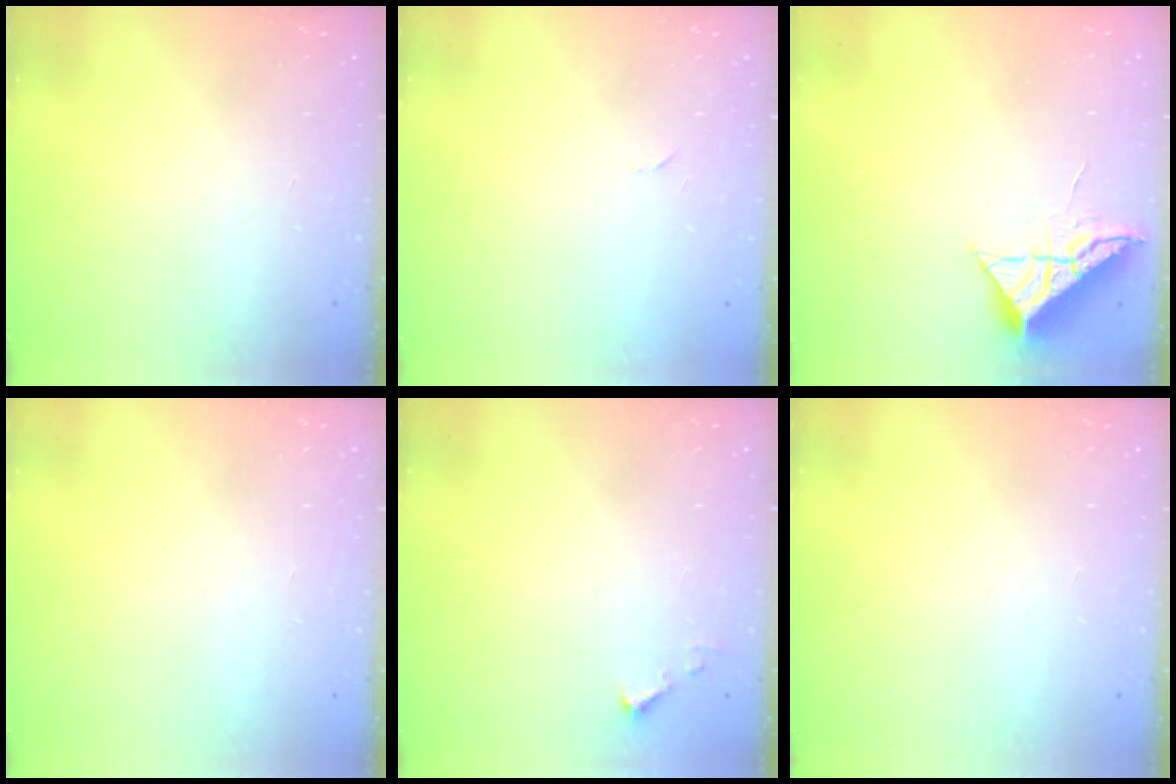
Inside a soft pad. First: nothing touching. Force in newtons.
{"total": 2.4, "press": 2.4, "slide": 0.4}
{"total": 6.4, "press": 6.4, "slide": 0.2}
{"total": 0.0}
{"total": 3.7, "press": 3.6, "slide": 0.5}
{"total": 0.0}